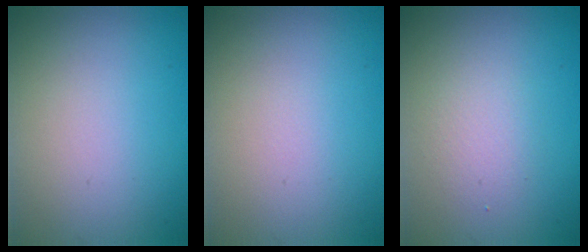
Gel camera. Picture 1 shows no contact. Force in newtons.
{"total": 0.0}
{"total": 1.8, "press": 1.8, "slide": 0.1}